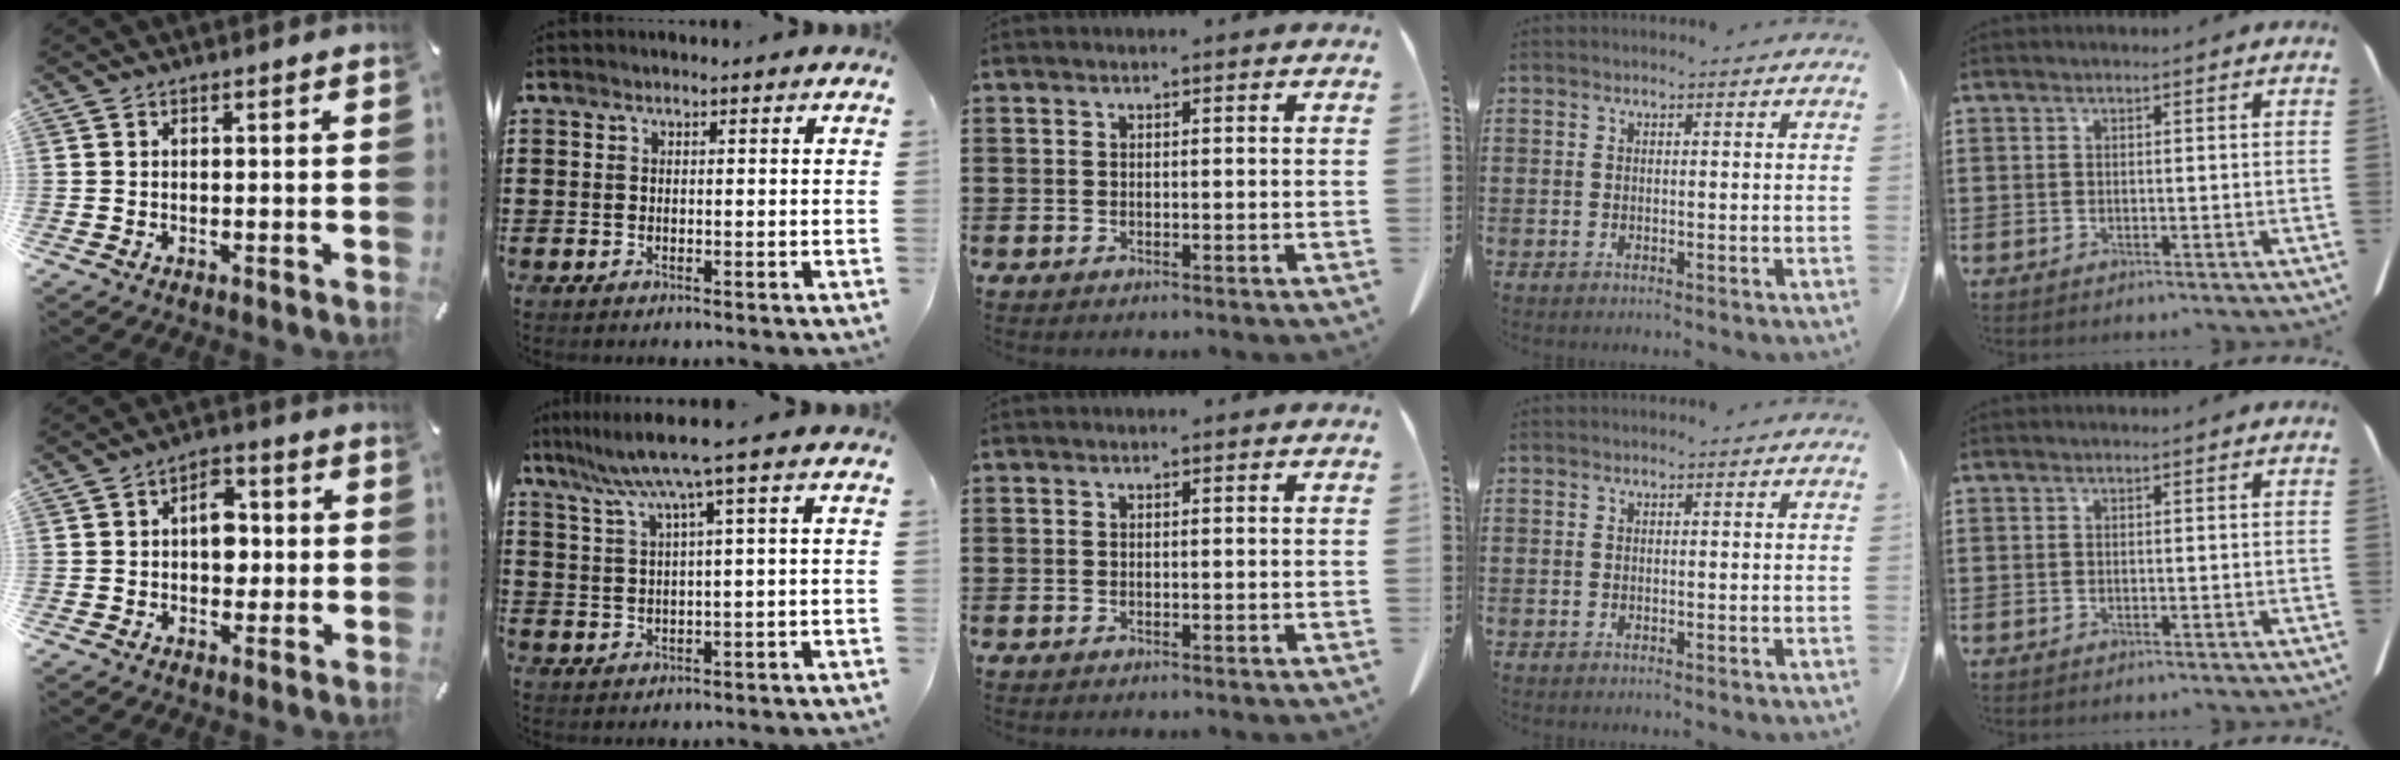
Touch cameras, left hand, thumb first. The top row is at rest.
{"thumb": {"total": 6.8, "force": [0.1, 4.8, 4.8], "torque": [-0.052, 0.000, -0.006]}, "index": {"total": 7.1, "force": [3.7, -0.5, 6.1], "torque": [-0.135, -0.019, 0.058]}}